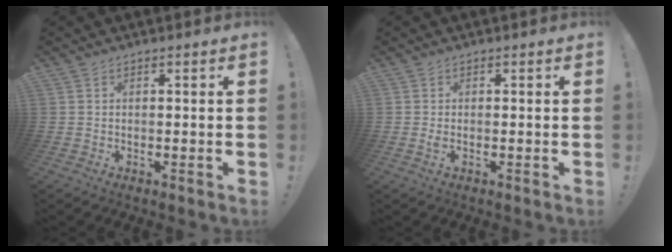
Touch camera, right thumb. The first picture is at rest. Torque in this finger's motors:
{"motor_torque": [0.36, -0.60, 0.27, -0.08, 0.00]}